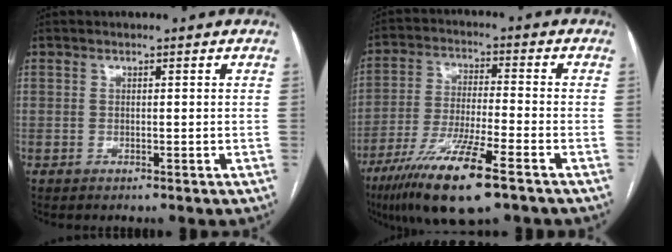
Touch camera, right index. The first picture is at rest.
{"total": 14.2, "force": [-8.6, 1.3, 11.2], "torque": [-0.222, -0.035, -0.155]}